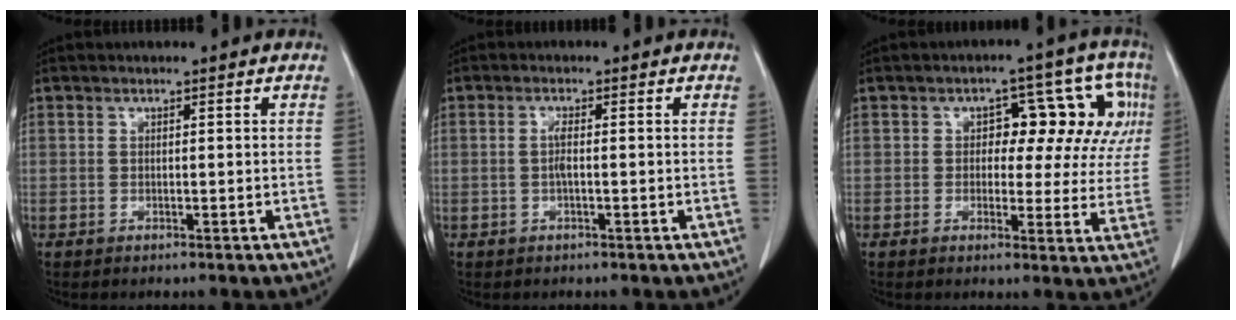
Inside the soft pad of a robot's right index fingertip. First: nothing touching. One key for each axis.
{"total": 1.6, "fx": -0.2, "fy": 0.1, "fz": 1.6, "tx": -0.034, "ty": 0.001, "tz": -0.005}
{"total": 11.7, "fx": 2.7, "fy": 6.3, "fz": 9.5, "tx": -0.091, "ty": 0.037, "tz": 0.031}